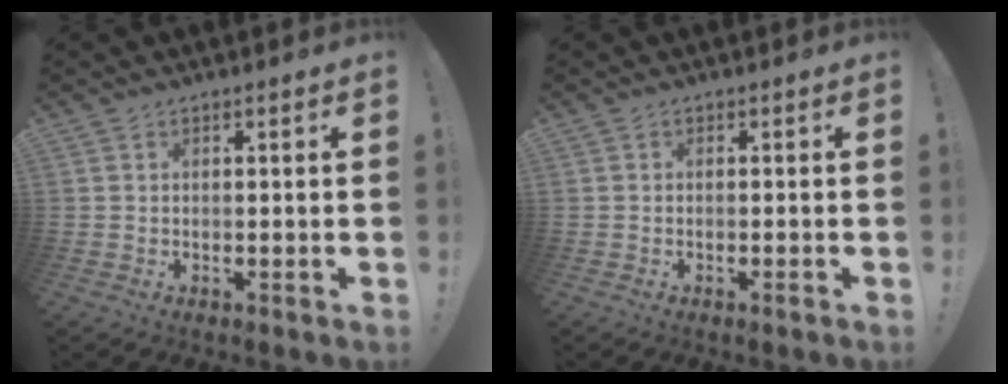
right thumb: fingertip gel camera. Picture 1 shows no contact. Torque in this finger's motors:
{"motor_torque": [0.12, -0.01, 0.44, -0.16, 0.00]}